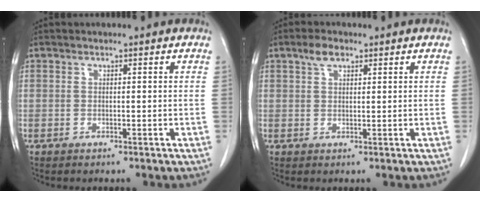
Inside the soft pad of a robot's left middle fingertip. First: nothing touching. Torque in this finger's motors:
{"motor_torque": [0.72, -0.47, -0.07, 0.01]}